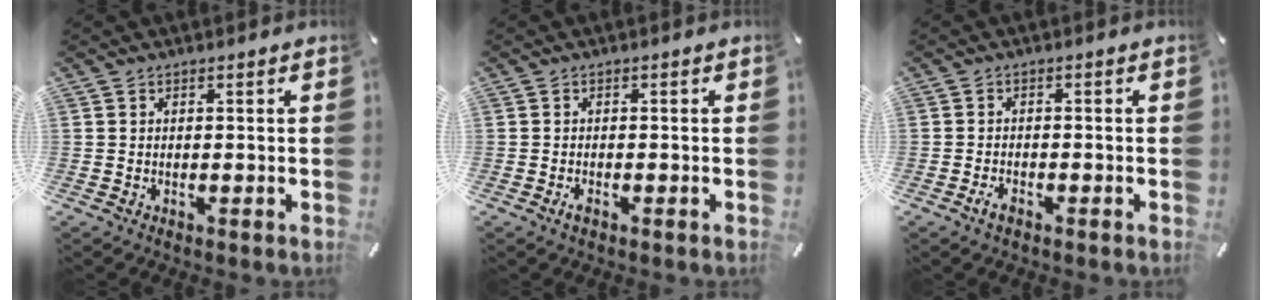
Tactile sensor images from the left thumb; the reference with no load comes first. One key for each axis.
{"total": 1.5, "fx": -0.9, "fy": 0.6, "fz": 1.0, "tx": -0.026, "ty": 0.000, "tz": -0.018}
{"total": 2.2, "fx": -1.4, "fy": 1.1, "fz": 1.3, "tx": -0.031, "ty": 0.003, "tz": -0.029}